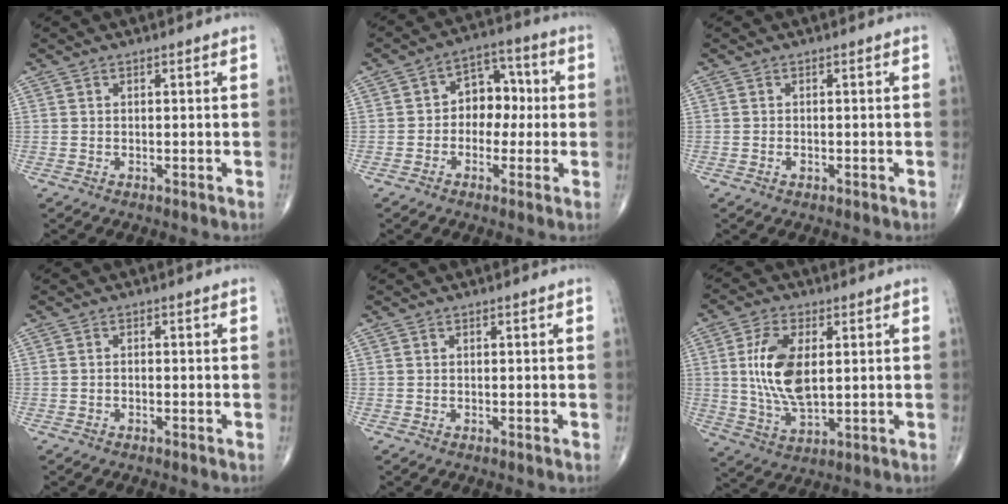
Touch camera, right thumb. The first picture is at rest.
{"total": 8.2, "force": [-0.2, 6.2, 5.4], "torque": [-0.038, 0.031, -0.016]}
{"total": 0.6, "force": [-0.4, 0.3, 0.4], "torque": [-0.008, -0.001, -0.007]}
{"total": 0.6, "force": [-0.4, 0.3, 0.3], "torque": [-0.005, 0.002, -0.010]}
{"total": 0.0}
{"total": 12.0, "force": [1.8, 6.0, 10.3], "torque": [-0.201, -0.011, 0.039]}